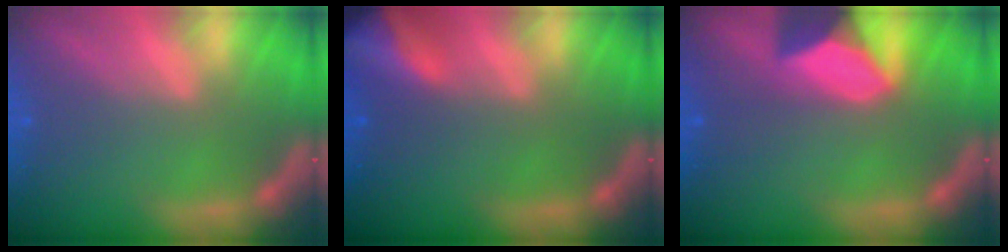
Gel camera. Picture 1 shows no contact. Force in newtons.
{"total": 5.9}
{"total": 8.4}